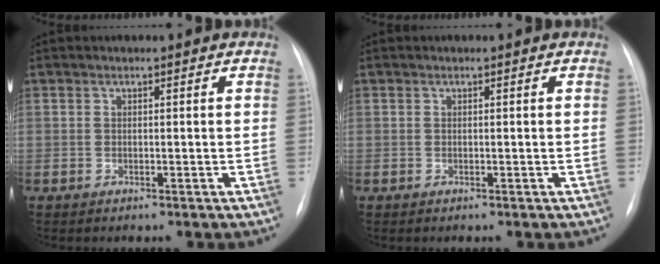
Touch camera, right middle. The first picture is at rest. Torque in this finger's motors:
{"motor_torque": [0.00, 0.00, 0.00, 0.00]}